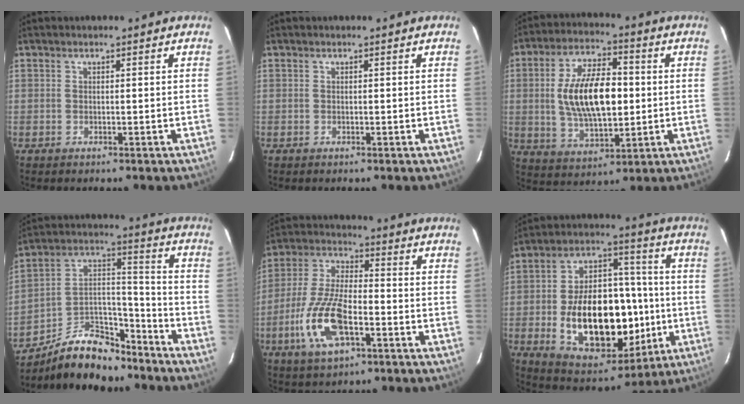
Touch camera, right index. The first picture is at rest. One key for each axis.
{"total": 0.0}
{"total": 15.5, "fx": 0.5, "fy": 7.5, "fz": 13.5, "tx": -0.251, "ty": 0.009, "tz": 0.016}
{"total": 15.4, "fx": -11.8, "fy": 7.4, "fz": 6.6, "tx": -0.129, "ty": 0.055, "tz": -0.185}
{"total": 14.4, "fx": -5.5, "fy": 5.8, "fz": 12.0, "tx": -0.263, "ty": -0.007, "tz": -0.102}
{"total": 24.6, "fx": -4.7, "fy": 15.0, "fz": 18.9, "tx": -0.338, "ty": 0.029, "tz": -0.046}